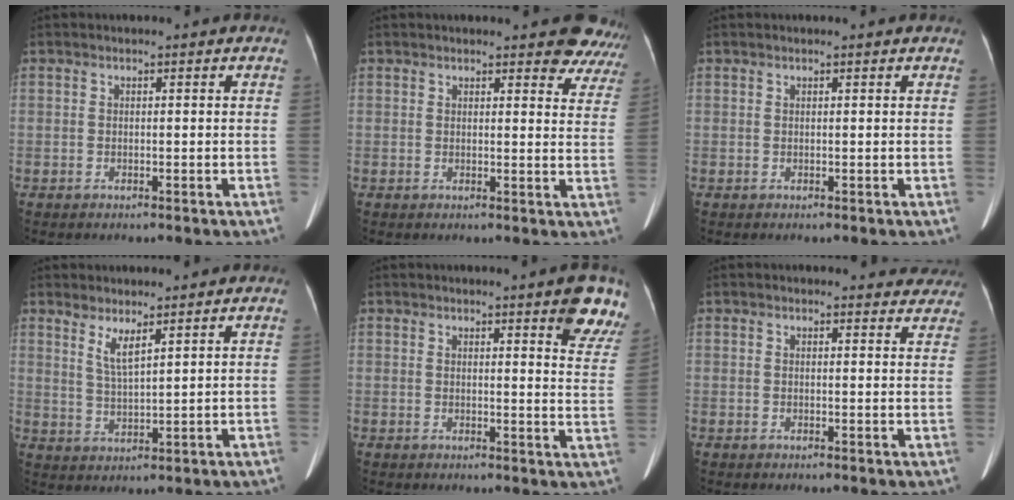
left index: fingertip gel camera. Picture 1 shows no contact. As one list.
[{"total": 8.6, "force": [7.9, 2.7, 2.2], "torque": [0.017, -0.021, 0.056]}, {"total": 0.7, "force": [0.7, 0.1, 0.1], "torque": [-0.009, 0.006, 0.007]}, {"total": 3.5, "force": [2.5, 0.3, 2.4], "torque": [-0.052, -0.011, 0.055]}, {"total": 7.8, "force": [5.9, 0.8, 5.1], "torque": [-0.037, -0.023, 0.048]}, {"total": 8.2, "force": [7.8, 2.5, 0.6], "torque": [0.033, -0.011, 0.052]}]